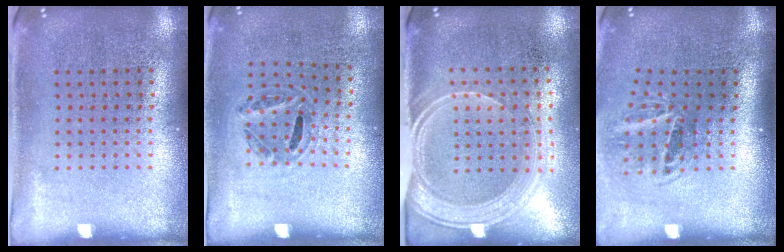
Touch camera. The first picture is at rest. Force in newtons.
{"total": 1.2, "press": 0.8, "slide": 0.9}
{"total": 2.1, "press": 1.7, "slide": 1.2}
{"total": 1.9, "press": 1.2, "slide": 1.5}